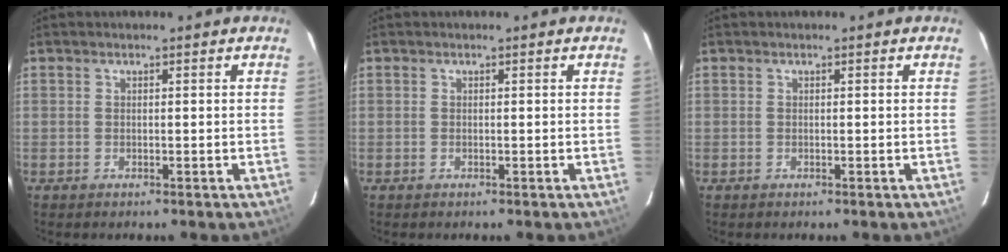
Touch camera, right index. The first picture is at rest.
{"total": 0.0}
{"total": 0.0}